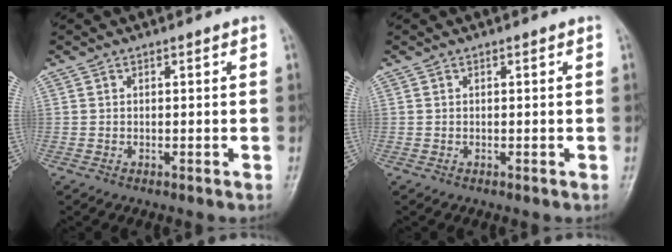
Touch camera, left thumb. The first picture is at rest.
{"total": 0.0}